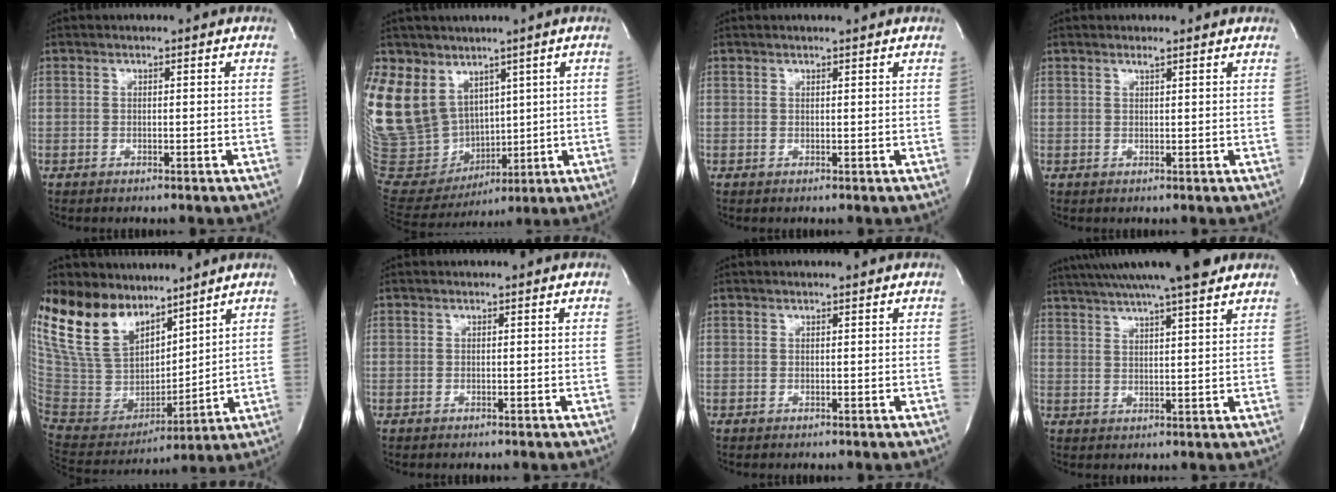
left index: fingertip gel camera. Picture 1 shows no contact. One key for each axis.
{"total": 28.4, "fx": 12.1, "fy": 22.1, "fz": 13.1, "tx": -0.397, "ty": 0.073, "tz": 0.257}
{"total": 1.2, "fx": 1.0, "fy": -0.1, "fz": 0.5, "tx": -0.004, "ty": -0.001, "tz": 0.018}
{"total": 1.5, "fx": 1.3, "fy": 0.2, "fz": 0.6, "tx": -0.015, "ty": 0.009, "tz": 0.022}
{"total": 18.4, "fx": 13.8, "fy": 8.7, "fz": 8.6, "tx": -0.189, "ty": 0.019, "tz": 0.267}
{"total": 0.0}
{"total": 0.6, "fx": 0.5, "fy": -0.1, "fz": 0.2, "tx": -0.004, "ty": 0.000, "tz": 0.011}
{"total": 17.0, "fx": 14.2, "fy": 0.5, "fz": 9.2, "tx": -0.159, "ty": 0.018, "tz": 0.207}